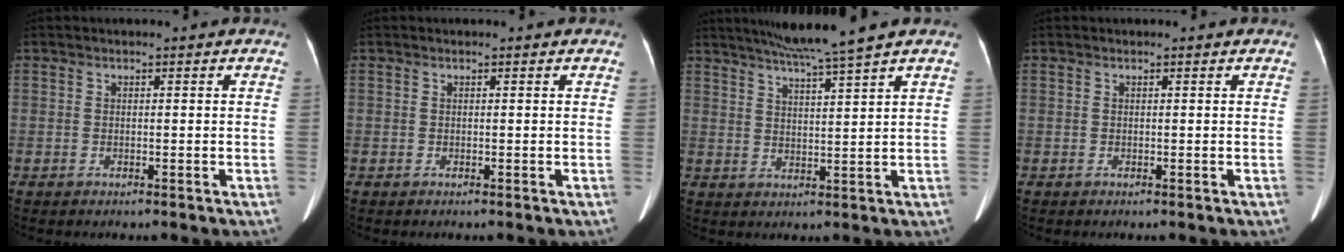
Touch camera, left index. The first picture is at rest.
{"total": 0.0}
{"total": 7.8, "force": [6.4, -1.7, 4.1], "torque": [-0.069, 0.000, 0.103]}
{"total": 0.0}